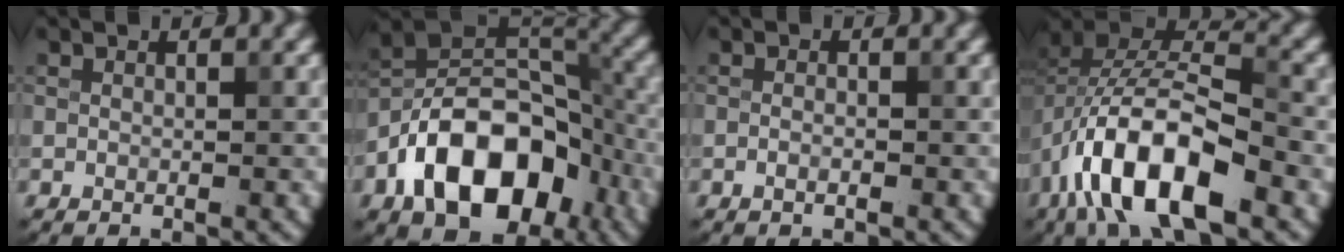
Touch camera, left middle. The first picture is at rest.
{"total": 12.9, "force": [-5.8, 7.9, 8.3], "torque": [-0.134, 0.005, -0.110]}
{"total": 1.0, "force": [-0.4, 0.3, 0.8], "torque": [-0.015, -0.001, -0.009]}
{"total": 11.2, "force": [-5.0, 5.0, 8.7], "torque": [-0.161, 0.009, -0.094]}